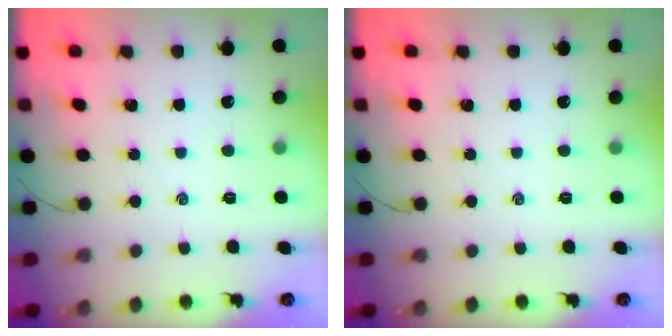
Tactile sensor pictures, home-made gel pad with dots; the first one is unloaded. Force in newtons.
{"total": 0.0}